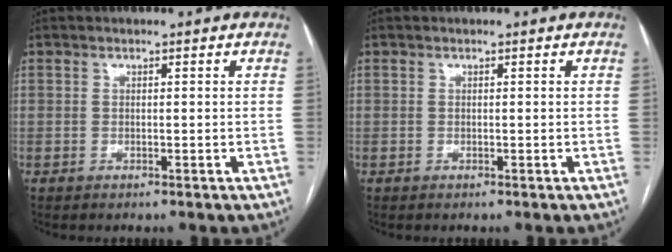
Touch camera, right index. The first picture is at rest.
{"total": 0.0}